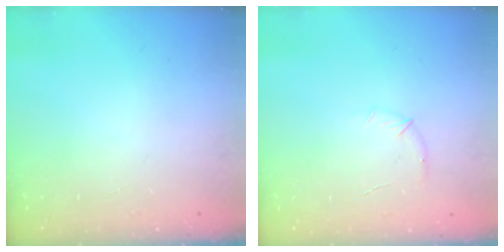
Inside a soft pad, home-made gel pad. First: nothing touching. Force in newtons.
{"total": 5.5, "press": 5.3, "slide": 1.5}